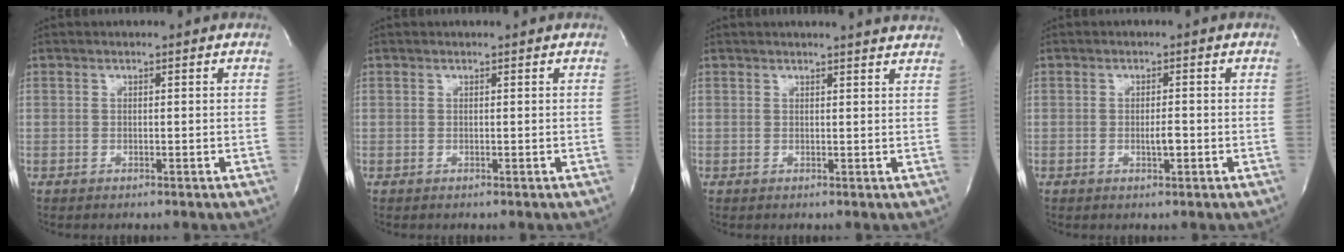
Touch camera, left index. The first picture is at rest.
{"total": 0.9, "force": [0.9, 0.0, 0.1], "torque": [-0.006, 0.005, 0.012]}
{"total": 7.1, "force": [6.8, -0.2, 1.9], "torque": [-0.024, -0.001, 0.060]}
{"total": 1.7, "force": [-0.5, 0.3, 1.6], "torque": [-0.028, -0.001, -0.010]}